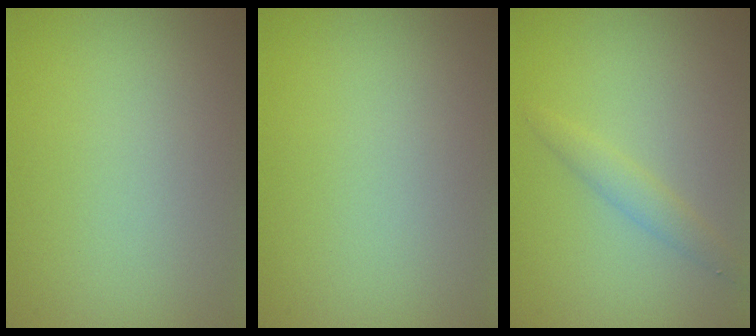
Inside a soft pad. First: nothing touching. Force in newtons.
{"total": 0.0}
{"total": 1.6, "press": 1.6, "slide": 0.0}